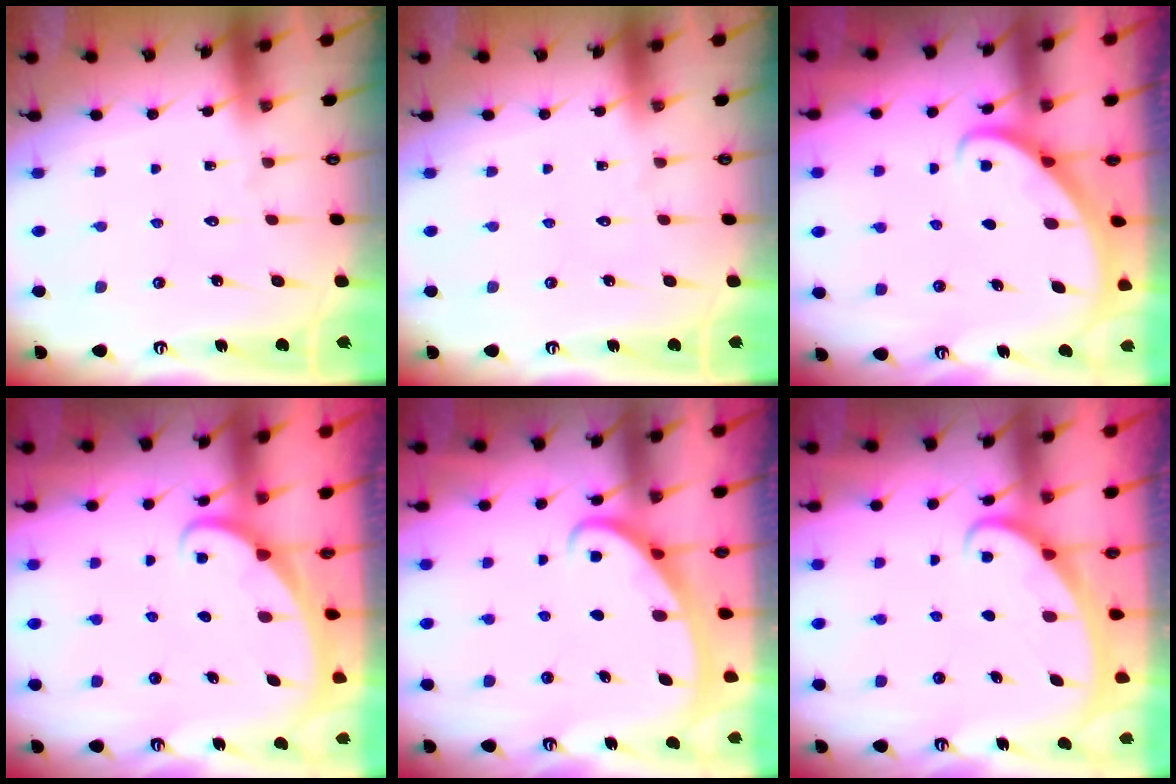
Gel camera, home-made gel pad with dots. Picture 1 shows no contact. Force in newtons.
{"total": 0.0}
{"total": 2.6, "press": 2.6, "slide": 0.2}
{"total": 1.7, "press": 1.7, "slide": 0.1}
{"total": 2.7, "press": 2.7, "slide": 0.3}
{"total": 2.3, "press": 2.2, "slide": 0.3}